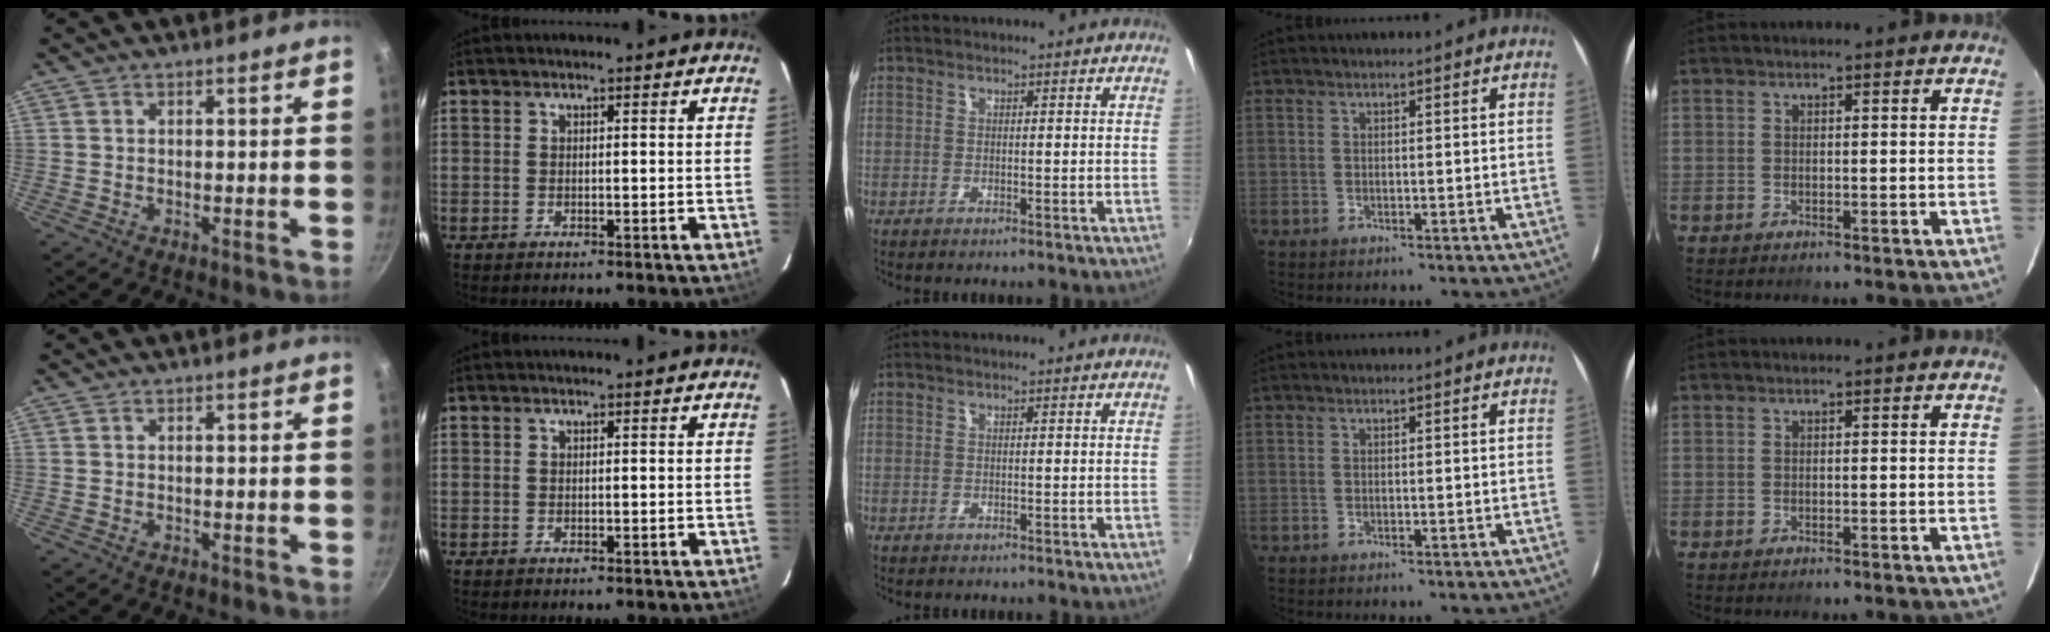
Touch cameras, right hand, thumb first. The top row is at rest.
{}